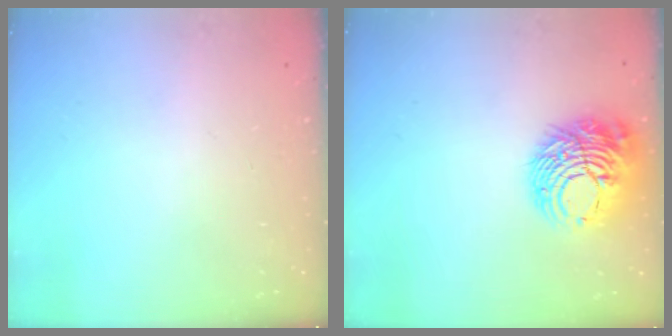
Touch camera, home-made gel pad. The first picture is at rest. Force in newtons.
{"total": 11.4, "press": 11.3, "slide": 1.1}